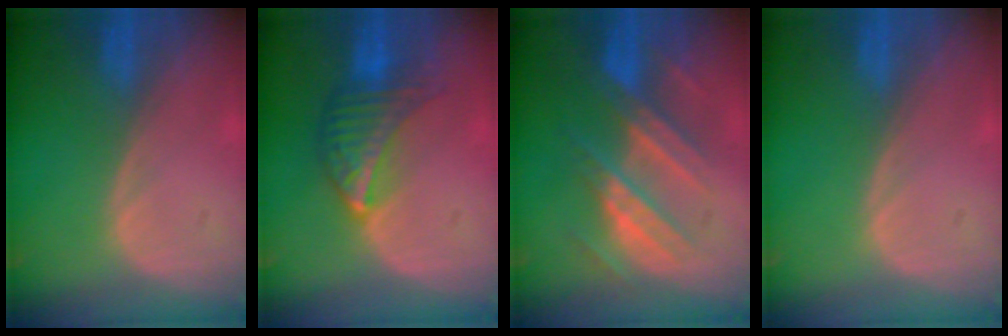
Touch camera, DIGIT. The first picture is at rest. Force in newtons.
{"total": 7.1, "press": 6.4, "slide": 3.1}
{"total": 8.0, "press": 7.9, "slide": 1.1}
{"total": 0.0}